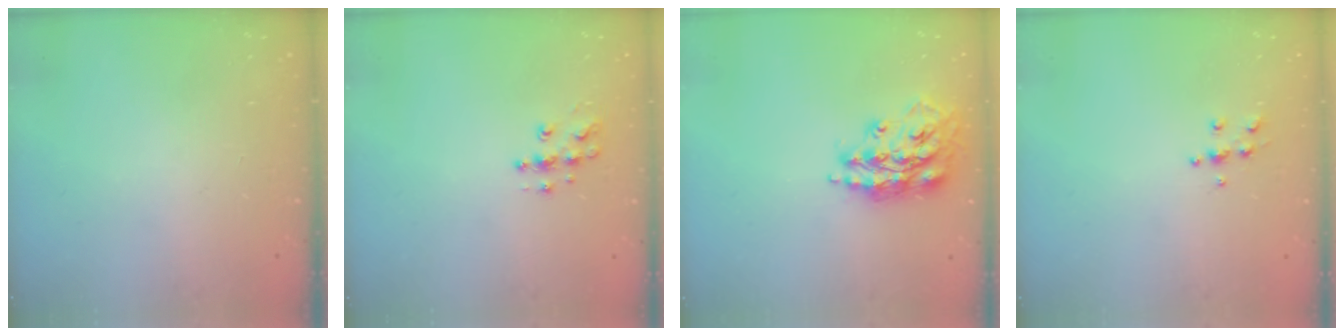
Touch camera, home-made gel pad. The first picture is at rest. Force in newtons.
{"total": 8.7, "press": 8.7, "slide": 0.5}
{"total": 16.1, "press": 16.0, "slide": 1.6}
{"total": 5.5, "press": 5.4, "slide": 0.6}